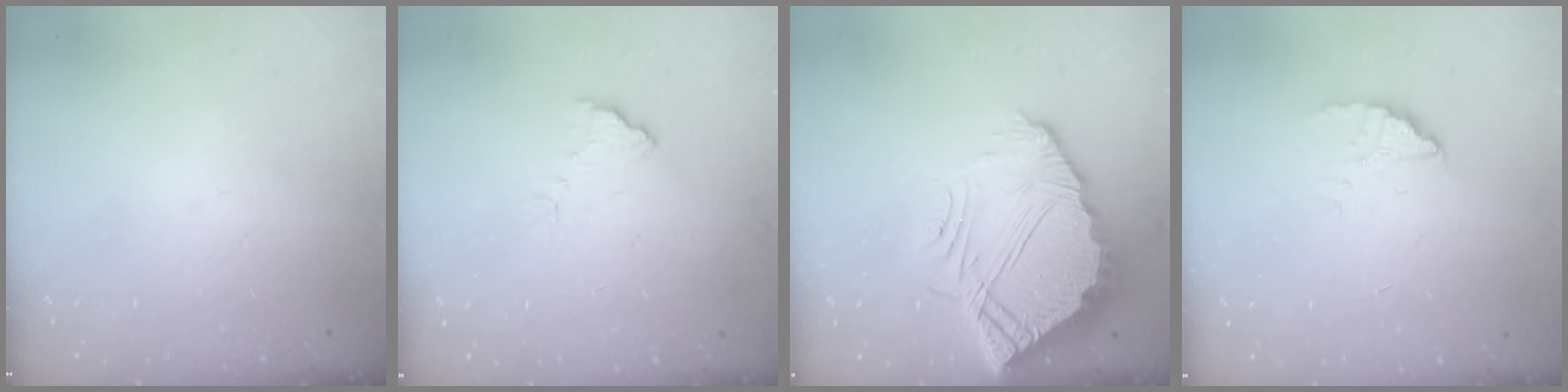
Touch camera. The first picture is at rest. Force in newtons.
{"total": 5.7, "press": 5.7, "slide": 0.3}
{"total": 10.3, "press": 10.3, "slide": 0.8}
{"total": 2.5, "press": 2.5, "slide": 0.1}